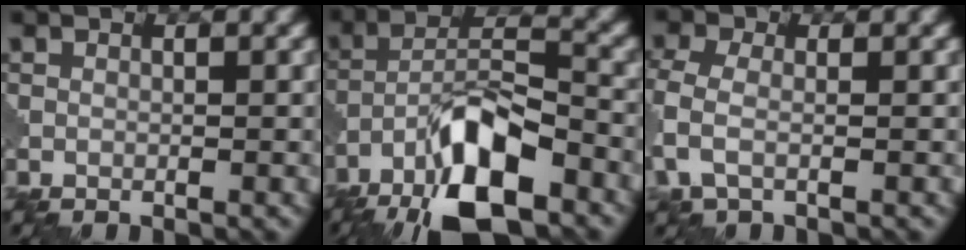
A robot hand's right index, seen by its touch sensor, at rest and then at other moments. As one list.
[{"total": 10.5, "force": [-6.5, 3.4, 7.5], "torque": [-0.127, 0.014, -0.125]}, {"total": 3.5, "force": [-0.8, 1.9, 2.8], "torque": [-0.077, 0.002, -0.025]}]